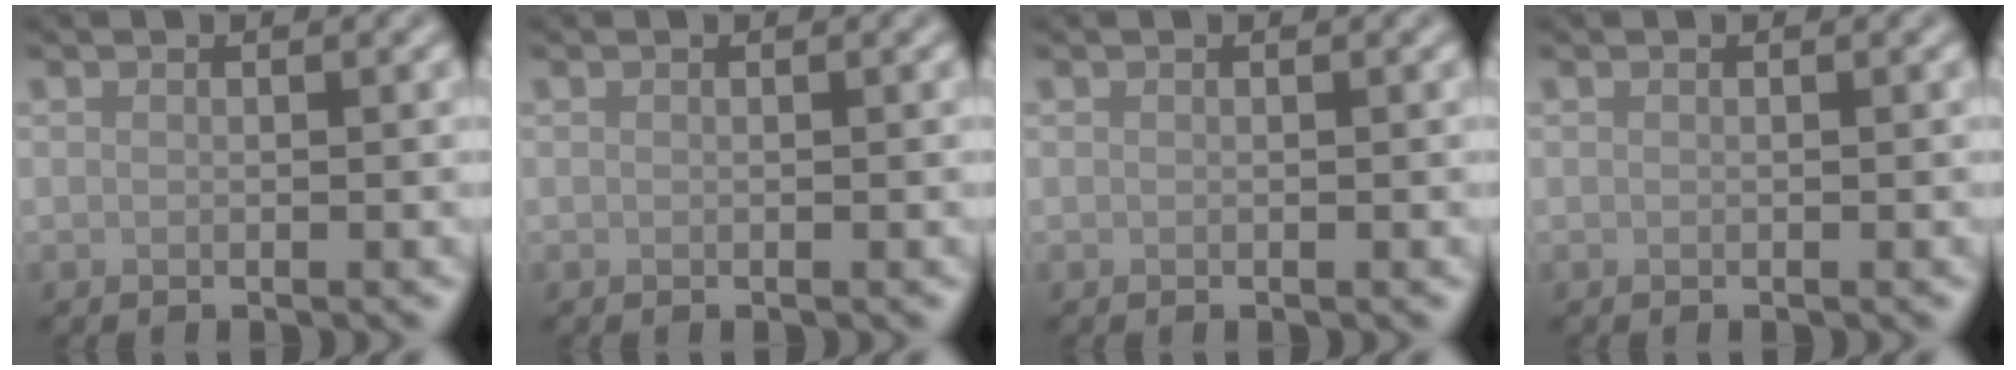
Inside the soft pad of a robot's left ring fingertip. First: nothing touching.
{"total": 0.0}
{"total": 0.0}
{"total": 0.0}